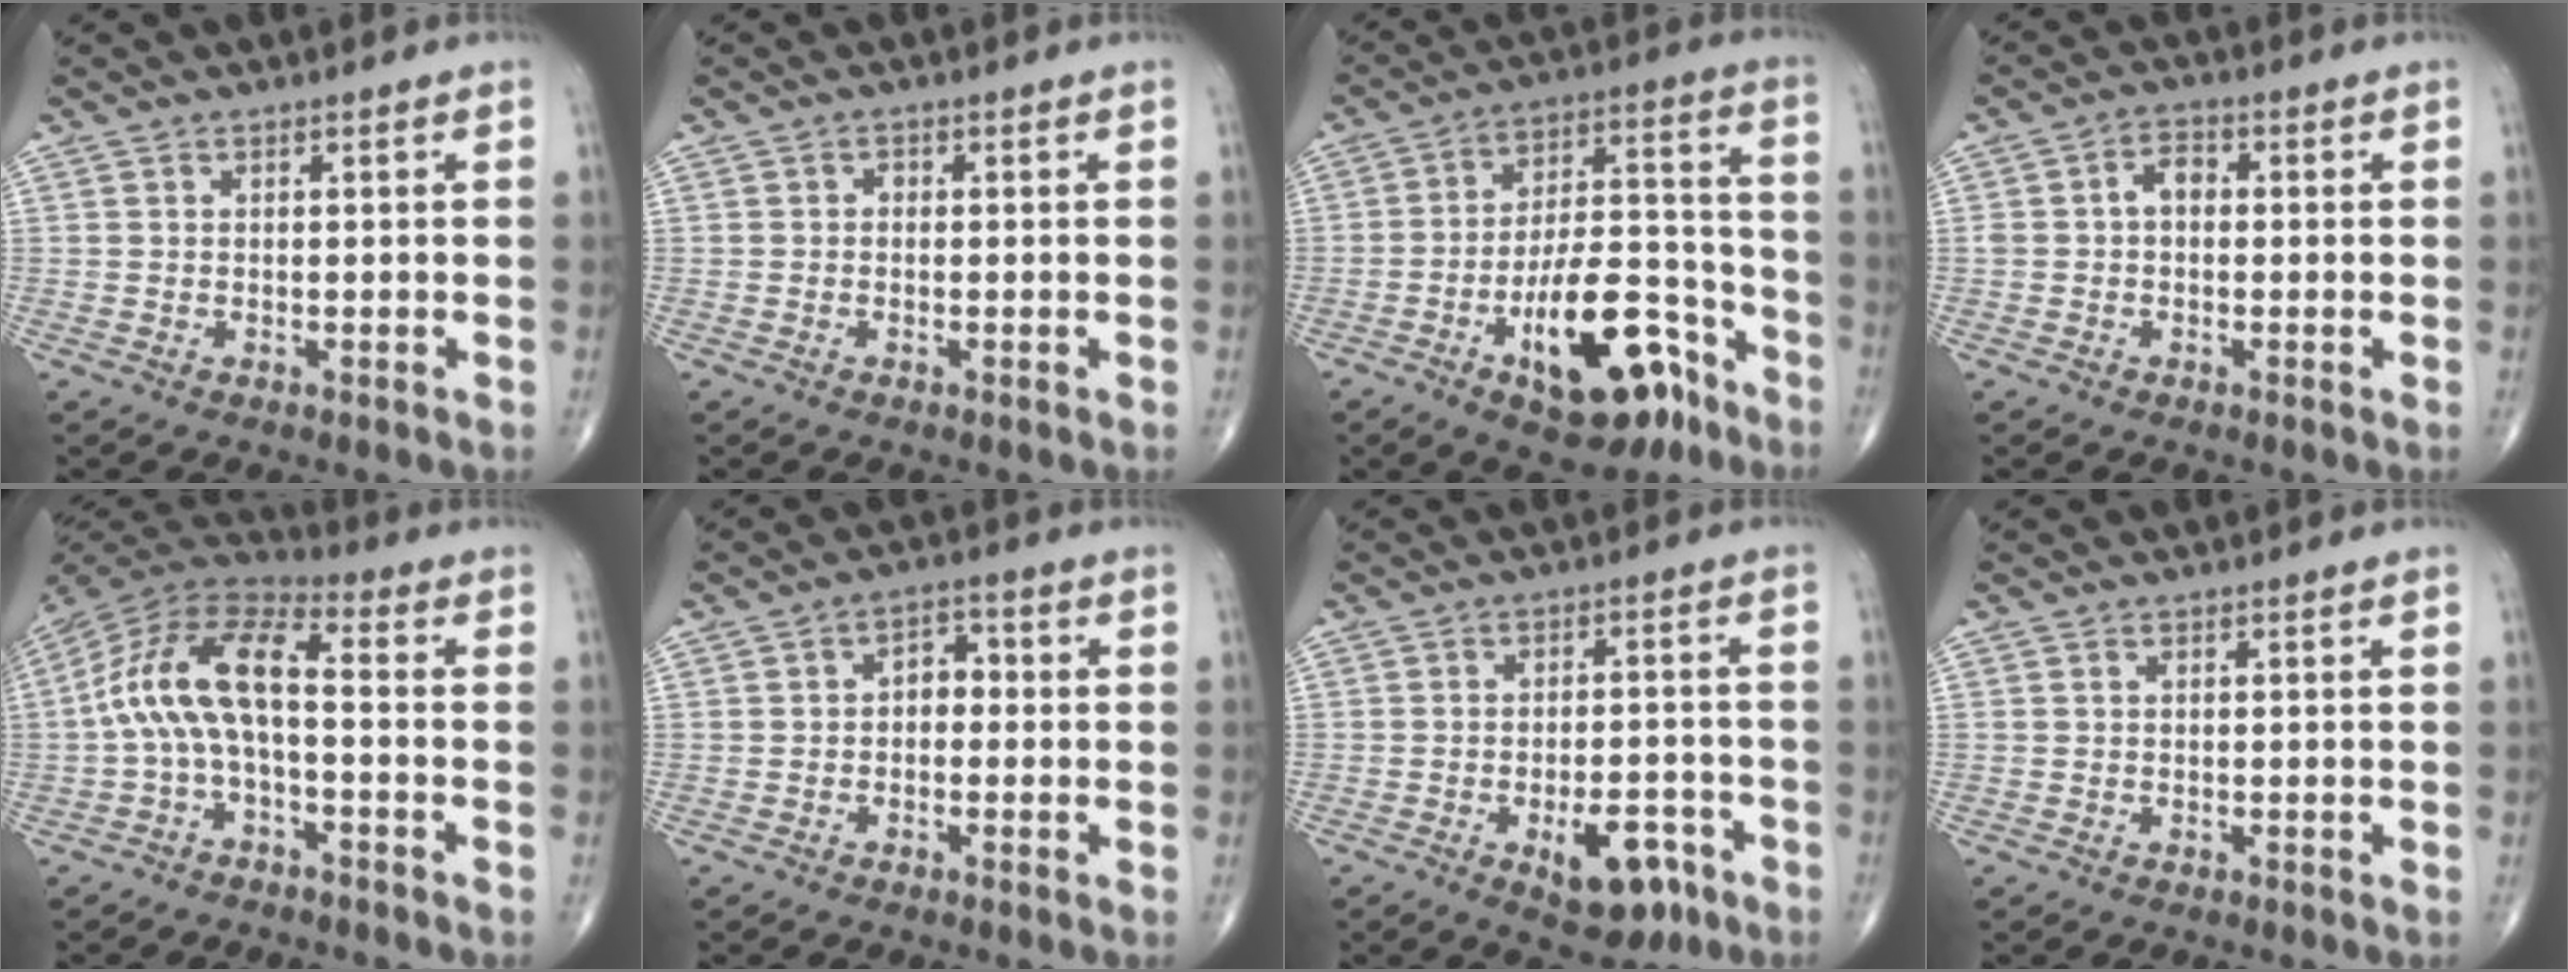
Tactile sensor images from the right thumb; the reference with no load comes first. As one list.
[{"total": 0.6, "force": [-0.1, 0.5, 0.4], "torque": [0.000, 0.003, -0.009]}, {"total": 19.0, "force": [-9.9, 8.3, 13.9], "torque": [-0.186, 0.081, -0.147]}, {"total": 3.6, "force": [0.0, 2.5, 2.6], "torque": [-0.038, 0.018, -0.007]}, {"total": 13.3, "force": [-1.5, 5.7, 11.9], "torque": [-0.234, 0.055, -0.041]}, {"total": 3.8, "force": [-0.3, 2.6, 2.7], "torque": [-0.017, 0.018, -0.018]}, {"total": 9.3, "force": [-4.5, 4.7, 6.7], "torque": [-0.070, 0.027, -0.056]}, {"total": 0.0}]